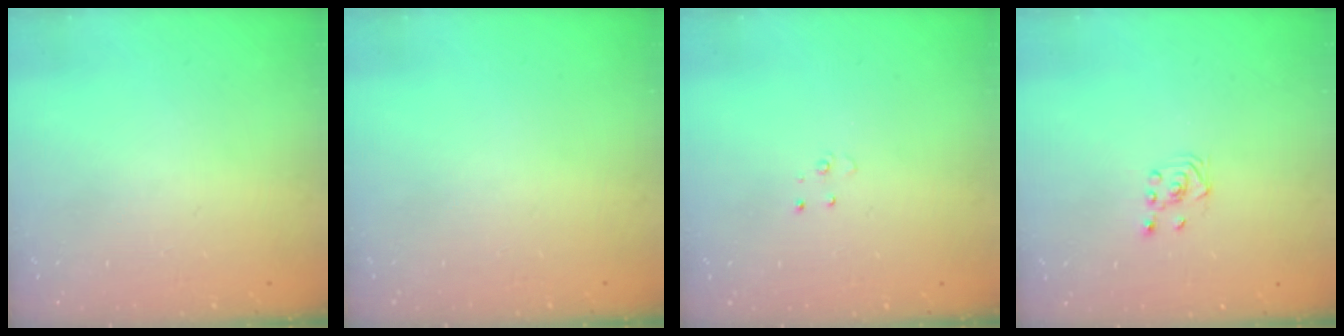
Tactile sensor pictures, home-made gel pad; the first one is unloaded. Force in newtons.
{"total": 0.0}
{"total": 3.0, "press": 2.9, "slide": 0.3}
{"total": 2.3, "press": 2.2, "slide": 0.7}